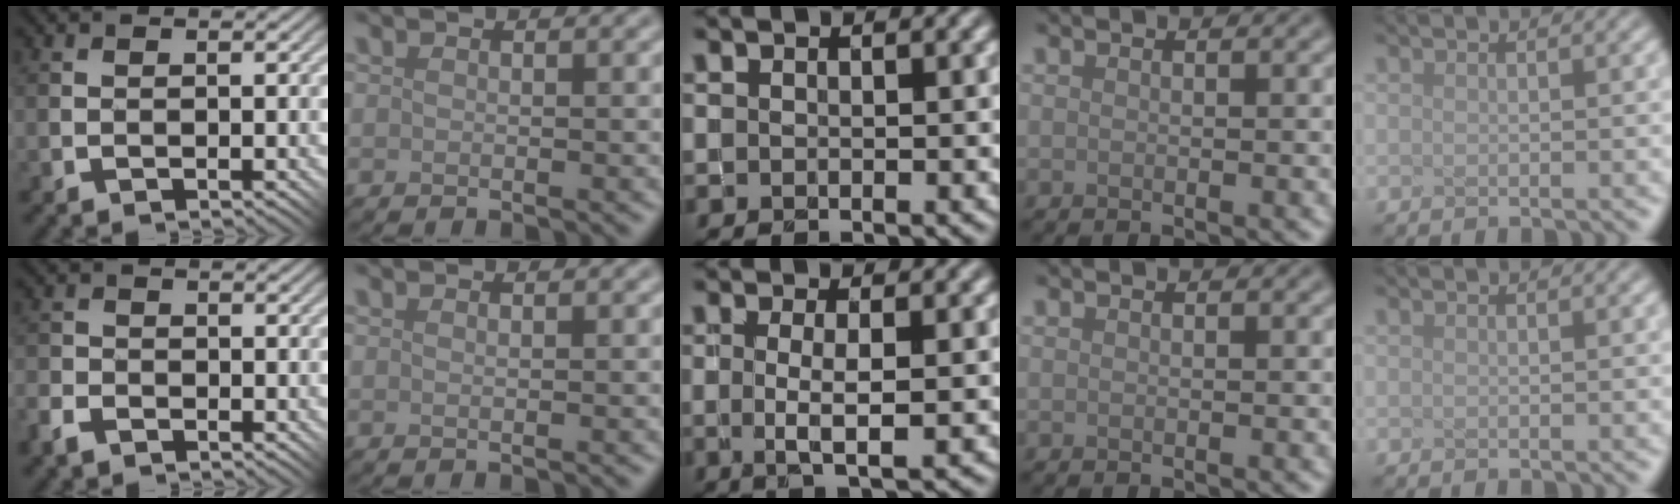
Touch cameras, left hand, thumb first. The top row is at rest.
{"thumb": {"total": 3.1, "force": [-2.2, 1.9, 1.0], "torque": [-0.031, -0.002, -0.051]}, "index": {"total": 0.7, "force": [0.2, 0.3, 0.6], "torque": [-0.005, 0.001, -0.002]}, "middle": {"total": 3.0, "force": [-0.1, 0.6, 3.0], "torque": [-0.059, -0.006, 0.000]}}